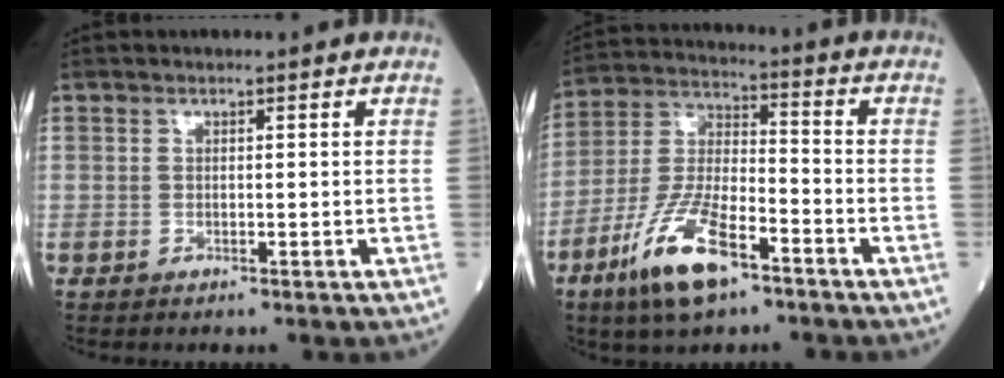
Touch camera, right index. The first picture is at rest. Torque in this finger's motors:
{"motor_torque": [1.10, -1.04, 0.55, 0.17]}